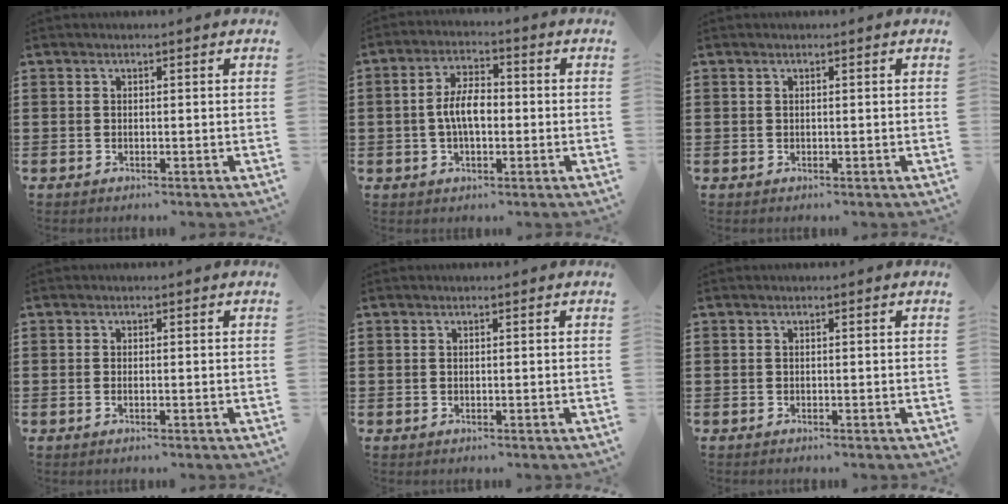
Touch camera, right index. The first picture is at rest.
{"total": 6.1, "force": [-0.7, 3.0, 5.2], "torque": [-0.109, 0.003, -0.017]}
{"total": 0.0}
{"total": 0.5, "force": [-0.2, 0.0, 0.5], "torque": [-0.008, -0.002, -0.003]}
{"total": 0.0}
{"total": 0.0}